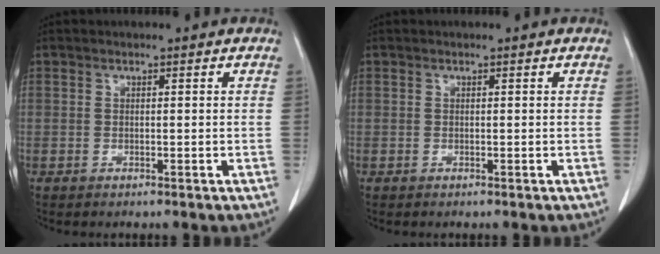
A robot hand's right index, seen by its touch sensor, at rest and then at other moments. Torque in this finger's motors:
{"motor_torque": [-0.10, 0.08, -0.02, -0.01]}